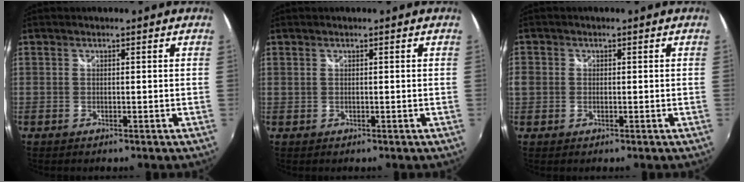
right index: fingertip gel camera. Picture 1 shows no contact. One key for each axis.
{"total": 0.0}
{"total": 3.0, "fx": -0.4, "fy": 2.7, "fz": 1.3, "tx": -0.029, "ty": 0.000, "tz": -0.011}